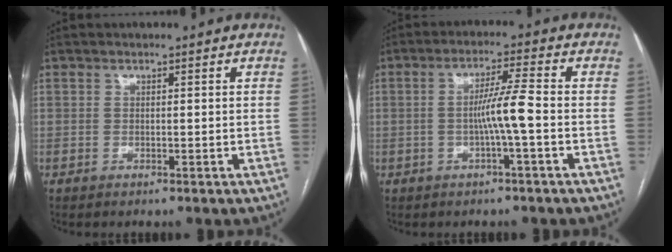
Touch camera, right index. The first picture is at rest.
{"total": 5.5, "force": [-1.2, -0.7, 5.3], "torque": [-0.100, 0.007, -0.022]}